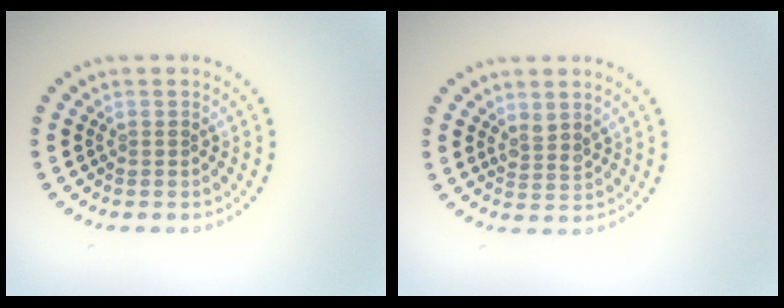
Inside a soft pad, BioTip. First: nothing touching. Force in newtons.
{"total": 1.5, "press": 1.2, "slide": 1.0}